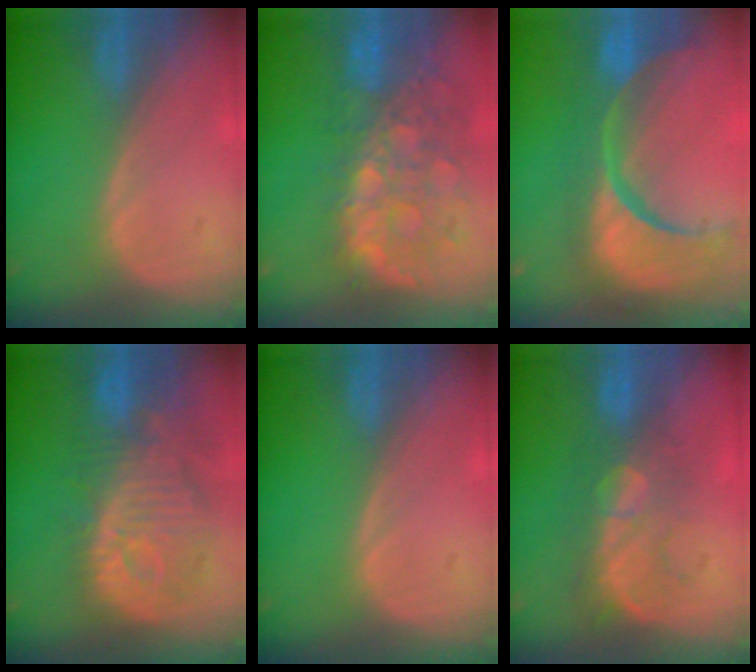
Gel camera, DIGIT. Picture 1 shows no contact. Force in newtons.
{"total": 12.2, "press": 10.1, "slide": 6.8}
{"total": 15.3, "press": 12.1, "slide": 9.4}
{"total": 12.7, "press": 11.3, "slide": 5.8}
{"total": 0.0}
{"total": 8.3, "press": 7.7, "slide": 3.1}